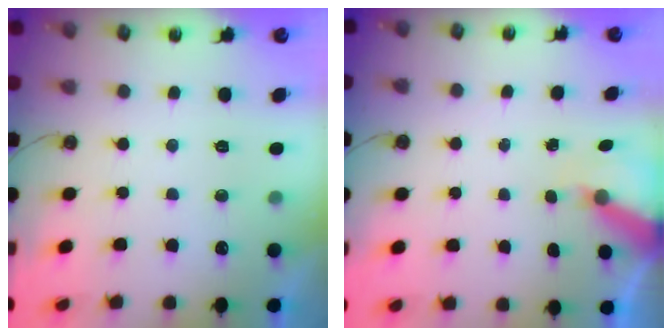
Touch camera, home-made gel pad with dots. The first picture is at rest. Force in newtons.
{"total": 6.8, "press": 6.7, "slide": 0.8}